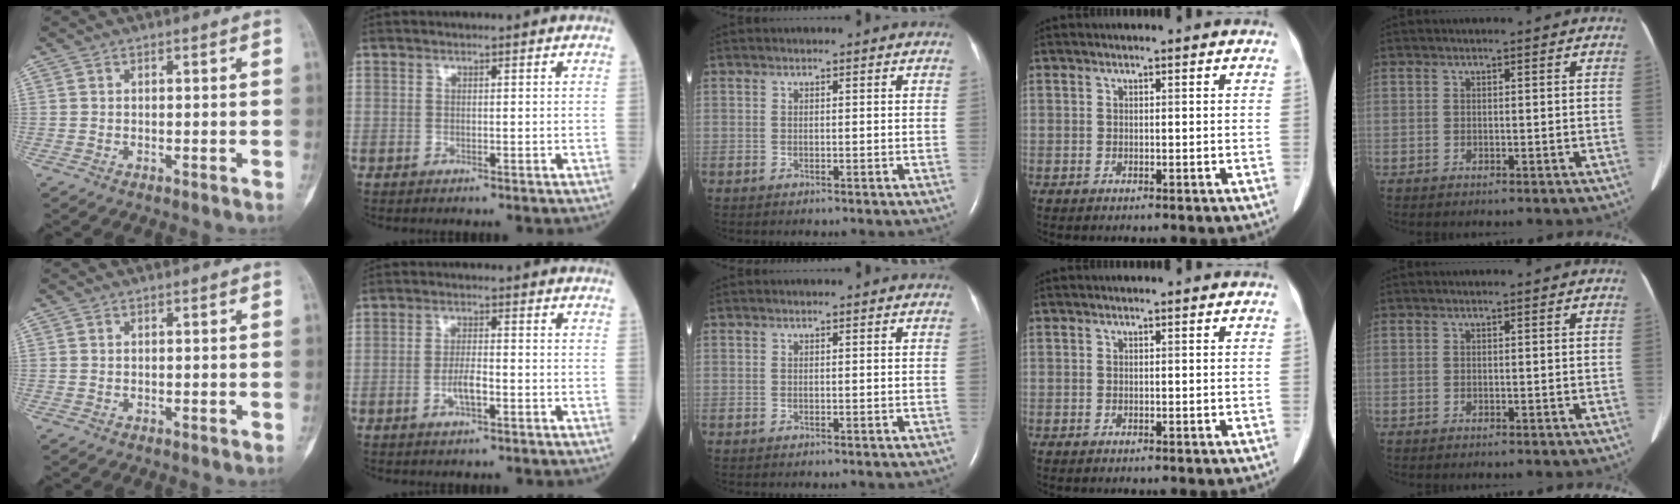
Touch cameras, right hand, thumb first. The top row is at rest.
{"index": {"total": 3.5, "force": [-1.3, 0.7, 3.1], "torque": [-0.065, 0.000, -0.025]}}